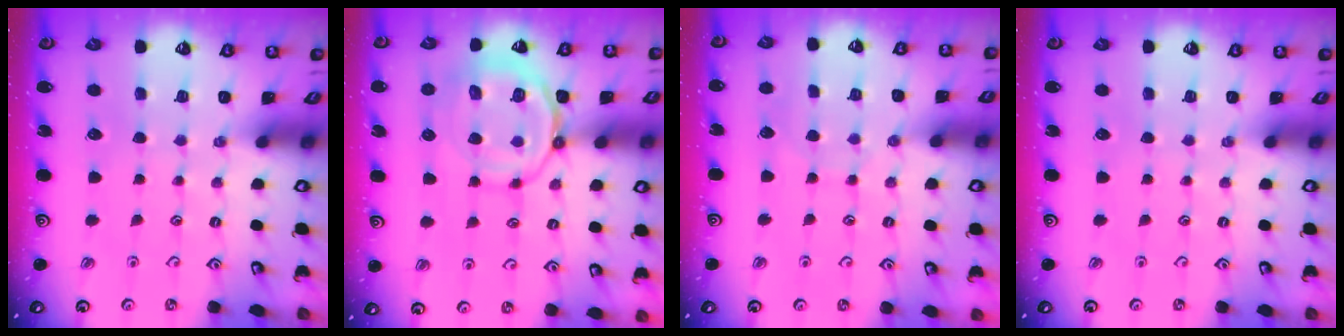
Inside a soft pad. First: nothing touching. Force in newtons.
{"total": 12.2, "press": 12.0, "slide": 1.6}
{"total": 5.5, "press": 5.5, "slide": 0.5}
{"total": 0.0}